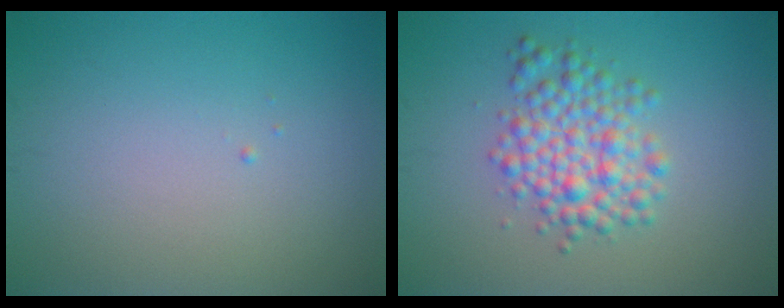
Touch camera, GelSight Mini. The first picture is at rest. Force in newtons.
{"total": 4.5, "press": 4.5, "slide": 0.1}